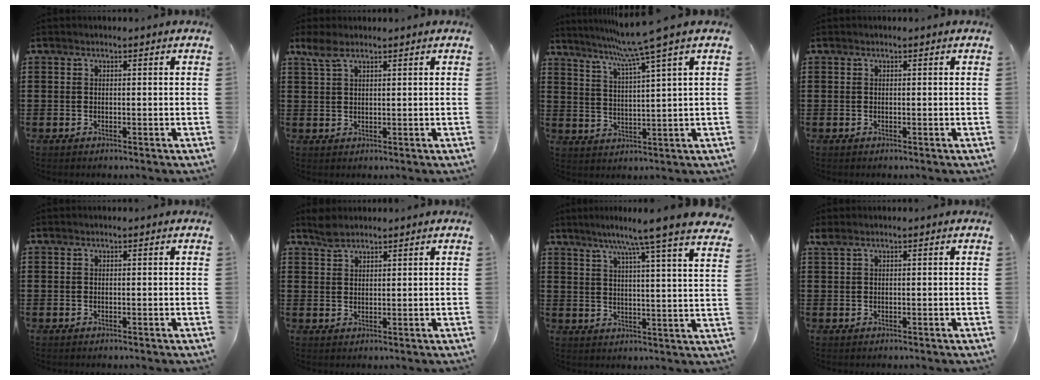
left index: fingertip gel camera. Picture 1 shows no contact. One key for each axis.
{"total": 2.9, "fx": 1.8, "fy": 1.1, "fz": 2.1, "tx": -0.046, "ty": 0.004, "tz": 0.033}
{"total": 7.7, "fx": 5.5, "fy": -1.7, "fz": 5.1, "tx": -0.115, "ty": -0.024, "tz": 0.090}
{"total": 0.0}
{"total": 0.0}
{"total": 2.5, "fx": 2.2, "fy": 0.8, "fz": 0.7, "tx": -0.018, "ty": 0.002, "tz": 0.043}
{"total": 7.7, "fx": 6.4, "fy": -1.5, "fz": 4.0, "tx": -0.094, "ty": -0.040, "tz": 0.099}
{"total": 0.7, "fx": 0.3, "fy": 0.2, "fz": 0.6, "tx": -0.014, "ty": 0.001, "tz": 0.006}